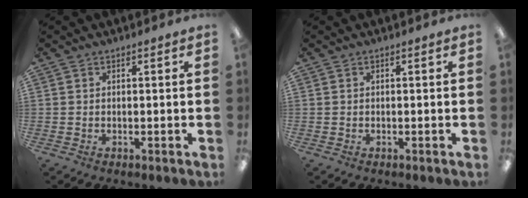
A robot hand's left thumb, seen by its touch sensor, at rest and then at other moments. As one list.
[{"total": 0.0}]